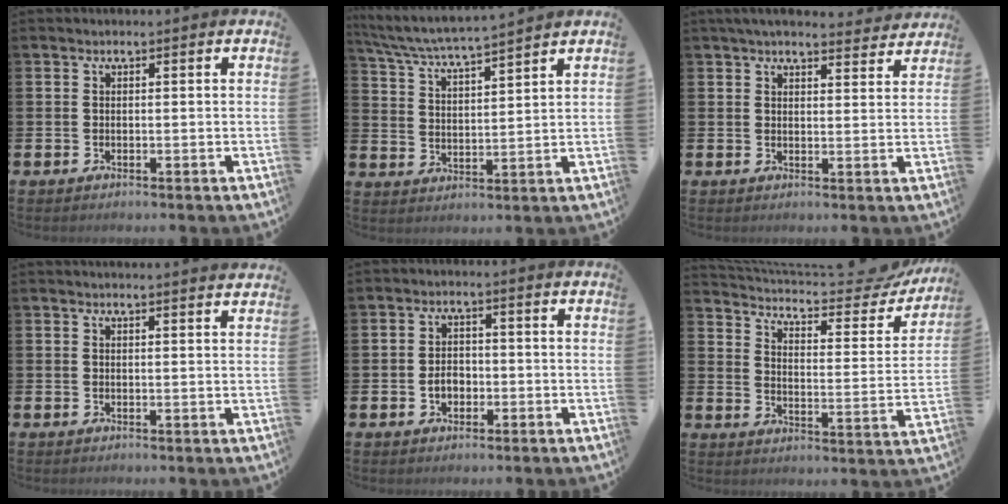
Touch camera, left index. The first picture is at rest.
{"total": 5.5, "force": [5.3, -0.2, 1.4], "torque": [-0.052, -0.035, 0.091]}
{"total": 4.4, "force": [4.2, 0.6, 1.1], "torque": [-0.029, -0.016, 0.076]}
{"total": 1.7, "force": [1.7, -0.3, -0.1], "torque": [0.010, -0.014, 0.029]}
{"total": 2.8, "force": [-0.9, 2.1, 1.6], "torque": [-0.022, 0.001, -0.023]}
{"total": 5.7, "force": [5.2, 1.5, 1.9], "torque": [-0.054, -0.047, 0.080]}